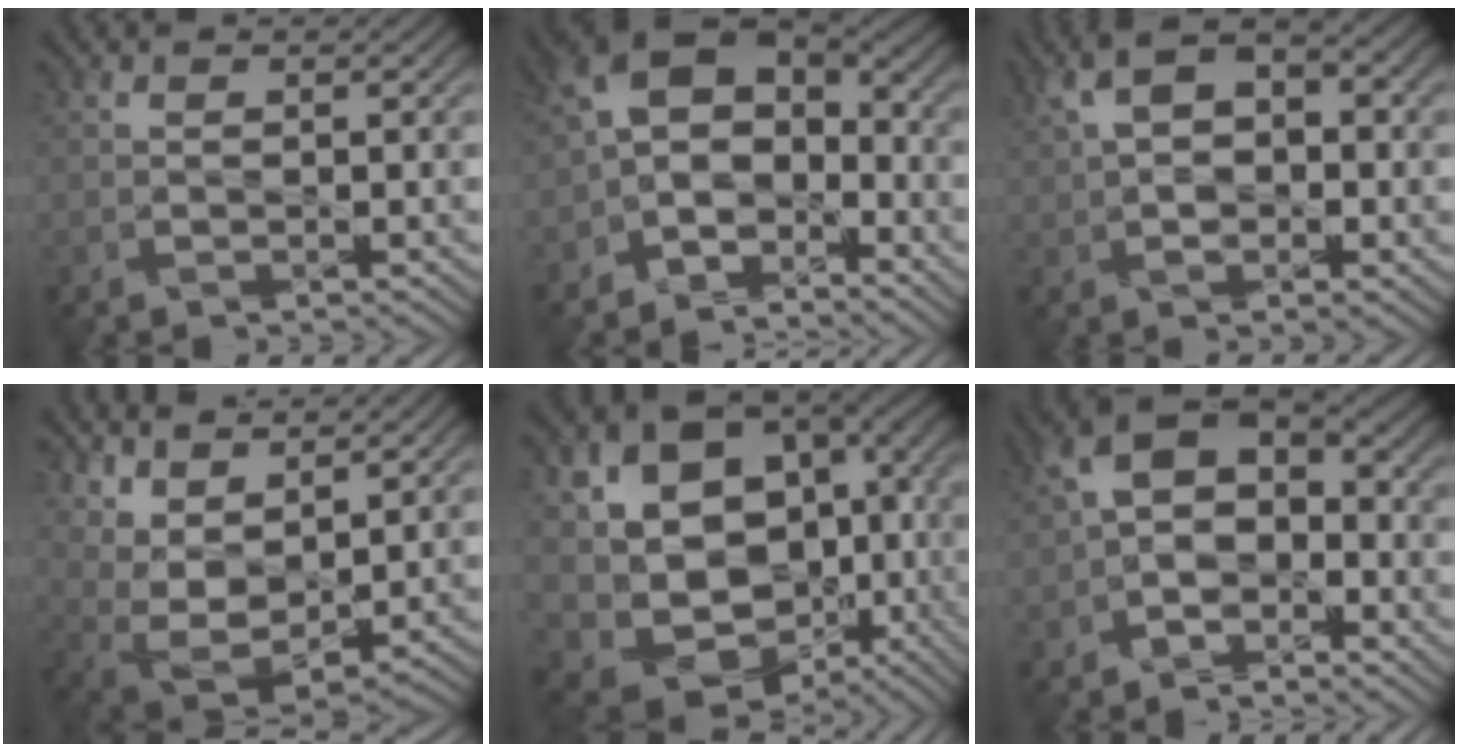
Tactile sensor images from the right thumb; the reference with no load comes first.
{"total": 9.1, "force": [-2.6, 6.0, 6.3], "torque": [-0.097, 0.002, -0.063]}
{"total": 9.4, "force": [1.7, 5.2, 7.6], "torque": [-0.139, 0.010, 0.020]}
{"total": 9.7, "force": [6.3, 3.9, 6.2], "torque": [-0.156, 0.011, 0.115]}
{"total": 15.2, "force": [-0.6, 12.5, 8.7], "torque": [-0.151, -0.043, 0.031]}
{"total": 8.3, "force": [-0.8, 5.3, 6.3], "torque": [-0.119, 0.000, -0.027]}